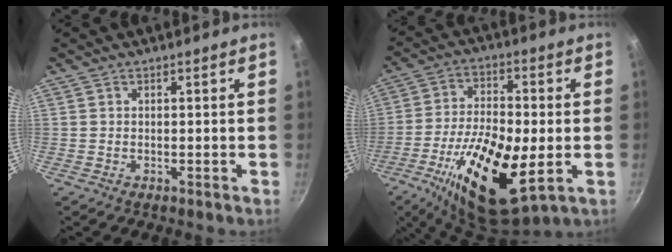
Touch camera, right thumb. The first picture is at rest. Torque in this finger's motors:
{"motor_torque": [2.53, 2.48, 2.20, -0.57, 0.60]}